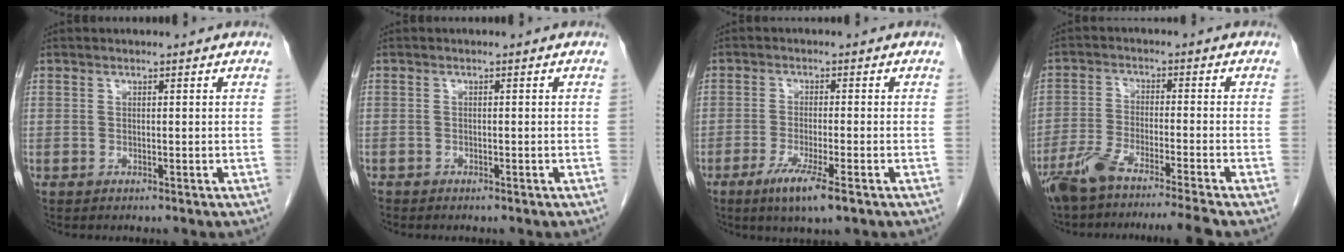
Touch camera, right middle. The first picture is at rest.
{"total": 0.6, "force": [-0.6, 0.3, 0.1], "torque": [-0.004, 0.000, -0.011]}
{"total": 6.2, "force": [-3.5, 0.3, 5.0], "torque": [-0.095, -0.016, -0.060]}
{"total": 10.8, "force": [-9.1, -1.3, 5.5], "torque": [-0.084, -0.020, -0.151]}